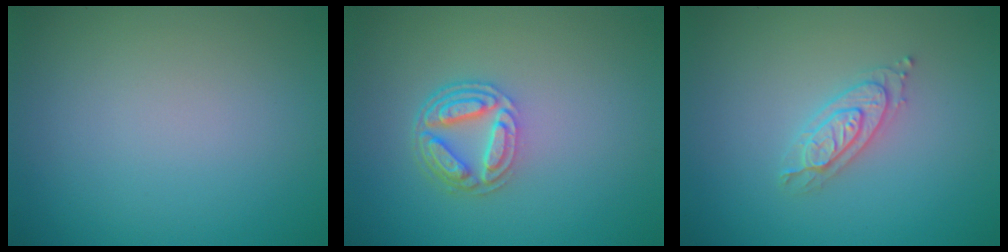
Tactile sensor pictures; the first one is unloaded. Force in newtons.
{"total": 4.3, "press": 3.2, "slide": 2.8}
{"total": 2.6, "press": 2.6, "slide": 0.5}